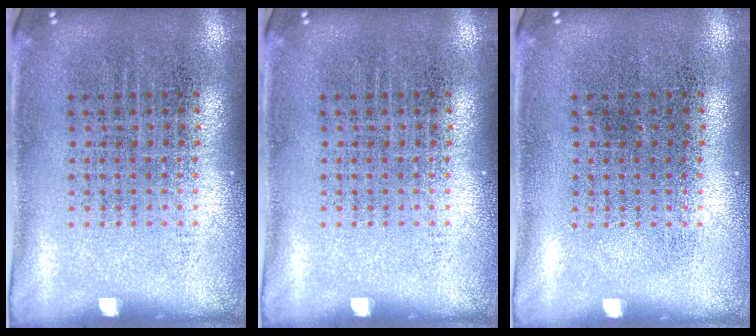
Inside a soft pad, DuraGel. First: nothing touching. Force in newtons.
{"total": 0.0}
{"total": 0.0}